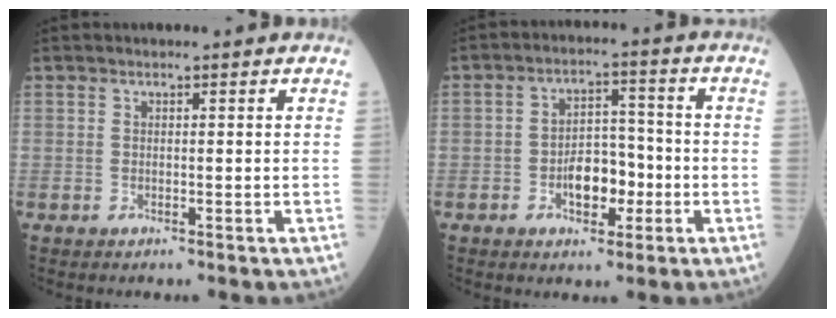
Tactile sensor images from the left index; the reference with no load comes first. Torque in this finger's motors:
{"motor_torque": [0.39, 0.27, 0.16, 0.05]}